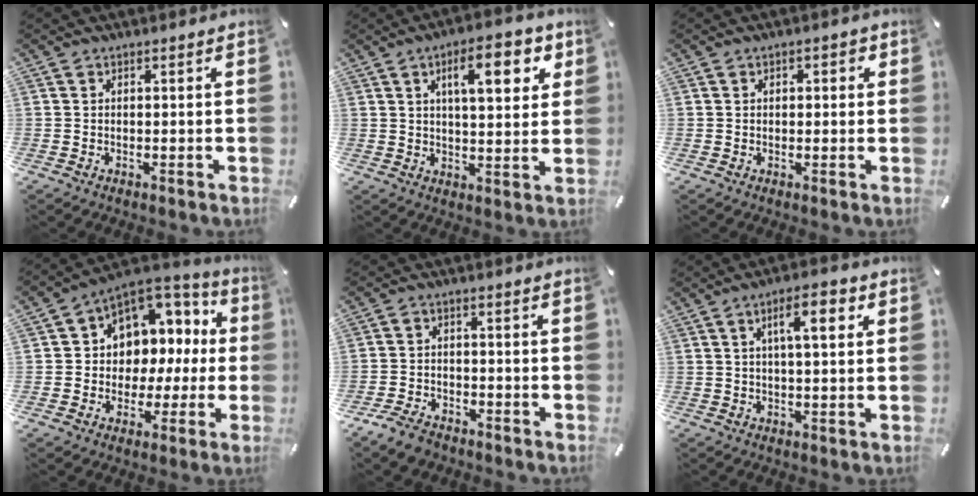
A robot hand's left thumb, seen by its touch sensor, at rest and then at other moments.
{"total": 12.3, "force": [5.3, 4.7, 10.0], "torque": [-0.145, -0.008, 0.082]}
{"total": 1.4, "force": [0.1, 1.2, 0.7], "torque": [-0.008, 0.004, -0.003]}
{"total": 8.9, "force": [2.3, 8.2, 2.5], "torque": [-0.043, -0.032, 0.051]}
{"total": 4.8, "force": [-4.0, 2.3, 1.6], "torque": [-0.042, 0.020, -0.079]}
{"total": 8.2, "force": [2.9, 2.5, 7.3], "torque": [-0.115, -0.005, 0.040]}